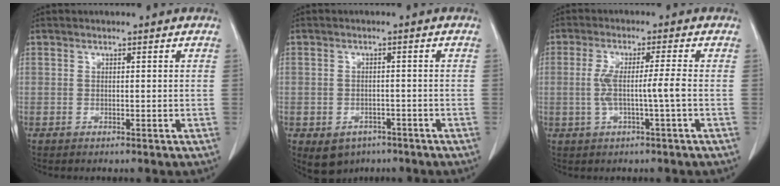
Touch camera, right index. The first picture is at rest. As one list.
[{"total": 5.2, "force": [-3.1, 3.9, 1.5], "torque": [-0.018, 0.006, -0.036]}, {"total": 5.3, "force": [-0.8, -0.5, 5.3], "torque": [-0.106, 0.006, -0.012]}]